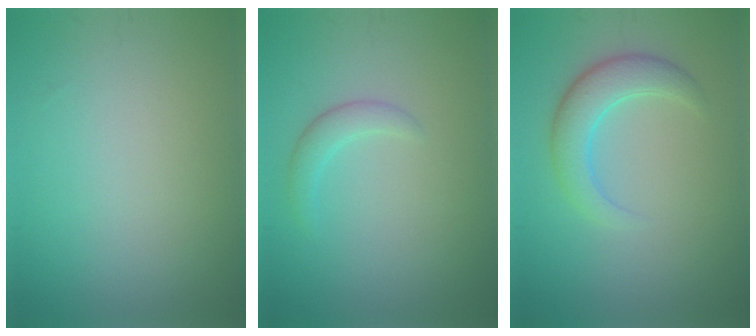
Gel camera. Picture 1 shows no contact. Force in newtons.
{"total": 1.7, "press": 1.7, "slide": 0.1}
{"total": 3.8, "press": 3.8, "slide": 0.1}